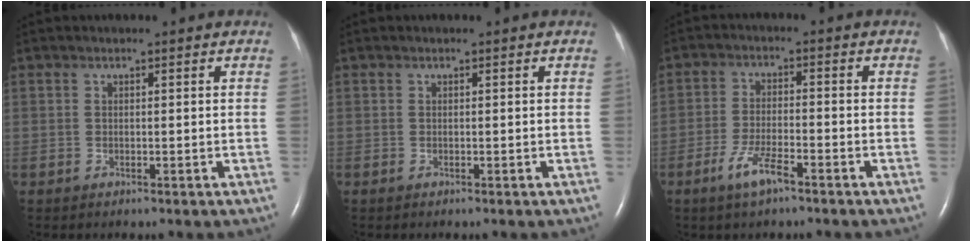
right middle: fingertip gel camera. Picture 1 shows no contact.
{"total": 0.0}
{"total": 5.3, "force": [-3.4, 0.9, 3.9], "torque": [-0.087, -0.004, -0.064]}